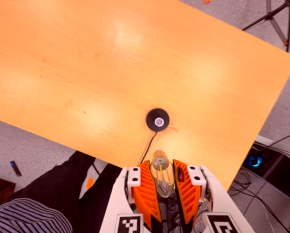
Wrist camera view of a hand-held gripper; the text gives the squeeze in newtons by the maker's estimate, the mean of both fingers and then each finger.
{"total": 20.4, "left": 25.5, "right": 15.3}